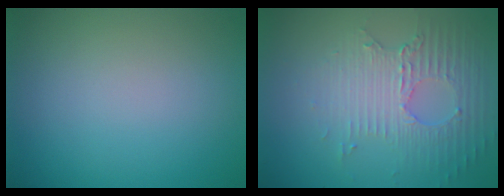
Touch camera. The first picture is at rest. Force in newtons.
{"total": 4.5, "press": 3.1, "slide": 3.2}